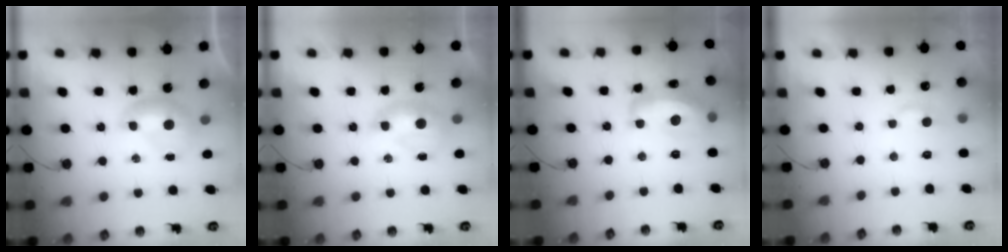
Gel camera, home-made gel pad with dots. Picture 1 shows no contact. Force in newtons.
{"total": 1.3, "press": 1.2, "slide": 0.5}
{"total": 9.3, "press": 9.3, "slide": 0.6}
{"total": 1.8, "press": 1.7, "slide": 0.6}